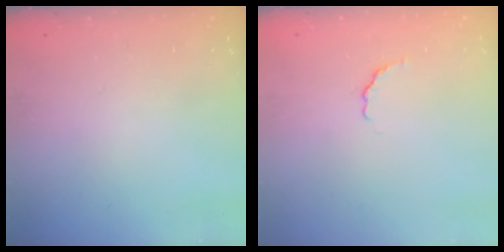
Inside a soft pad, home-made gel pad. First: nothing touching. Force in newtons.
{"total": 1.8, "press": 1.6, "slide": 0.8}